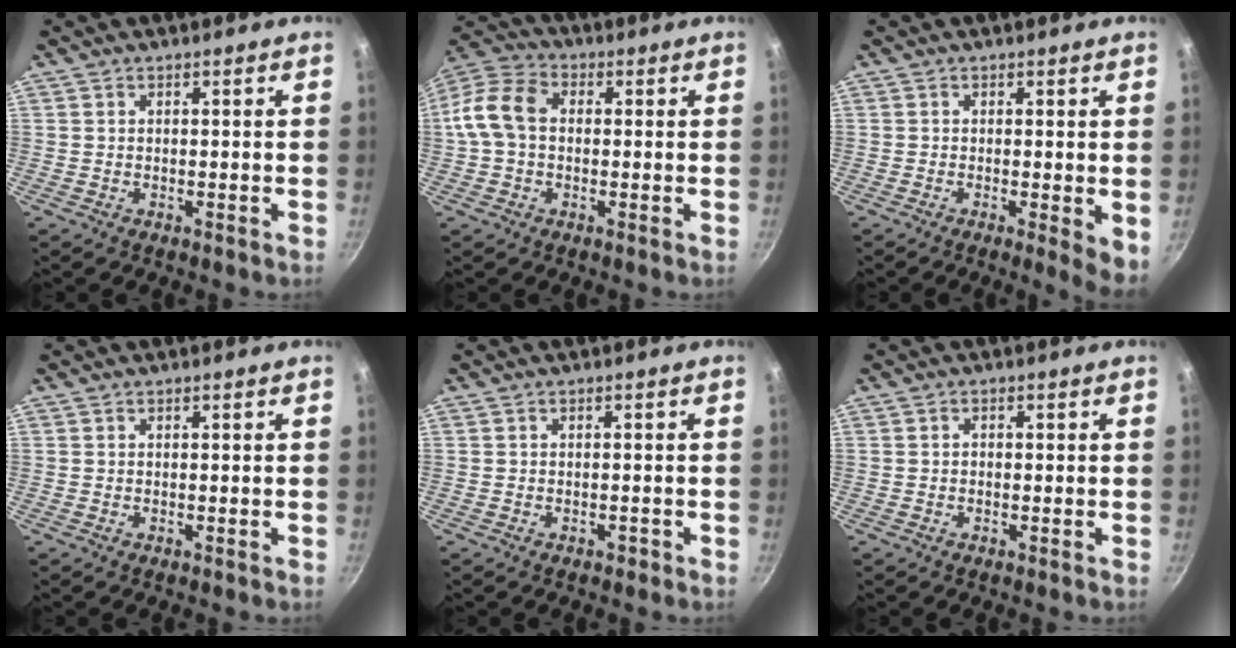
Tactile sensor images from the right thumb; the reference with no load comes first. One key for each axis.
{"total": 10.4, "fx": 0.2, "fy": 7.6, "fz": 7.0, "tx": -0.119, "ty": 0.030, "tz": -0.015}
{"total": 4.4, "fx": -0.5, "fy": 1.2, "fz": 4.2, "tx": -0.049, "ty": -0.009, "tz": -0.007}
{"total": 0.0}
{"total": 0.9, "fx": -0.6, "fy": 0.6, "fz": 0.4, "tx": -0.001, "ty": 0.009, "tz": -0.004}
{"total": 0.8, "fx": -0.2, "fy": 0.6, "fz": 0.4, "tx": -0.008, "ty": 0.005, "tz": -0.004}